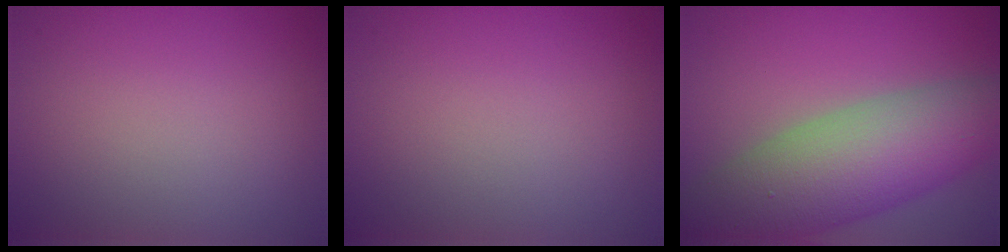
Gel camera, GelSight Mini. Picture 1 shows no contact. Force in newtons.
{"total": 0.0}
{"total": 10.8, "press": 10.8, "slide": 0.7}